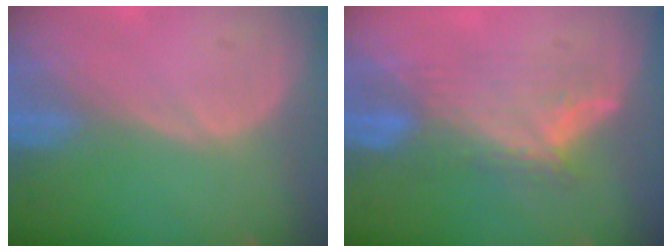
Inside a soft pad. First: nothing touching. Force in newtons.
{"total": 7.0, "press": 6.5, "slide": 2.6}